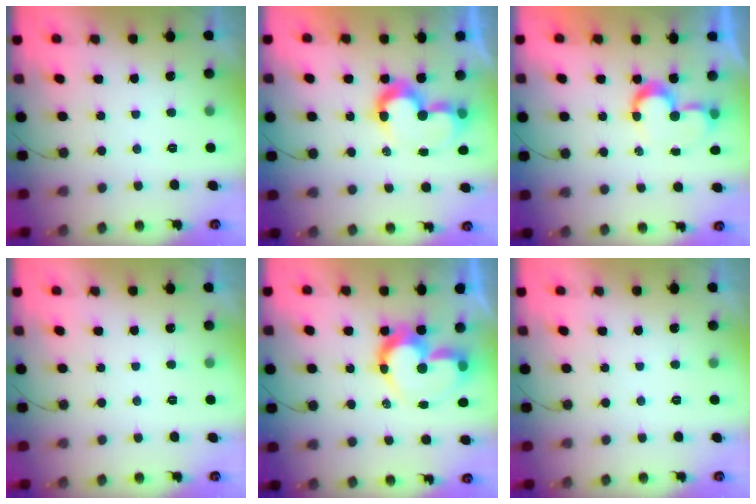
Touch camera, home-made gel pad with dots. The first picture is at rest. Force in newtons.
{"total": 9.5, "press": 9.0, "slide": 2.9}
{"total": 9.1, "press": 9.0, "slide": 0.6}
{"total": 0.0}
{"total": 13.1, "press": 13.0, "slide": 1.5}
{"total": 0.0}